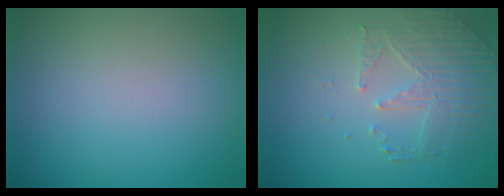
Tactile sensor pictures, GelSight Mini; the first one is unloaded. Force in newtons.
{"total": 2.5, "press": 2.2, "slide": 1.2}